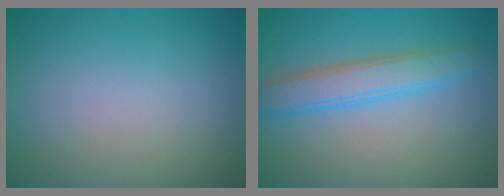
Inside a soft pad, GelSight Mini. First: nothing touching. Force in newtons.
{"total": 4.2, "press": 4.2, "slide": 0.1}